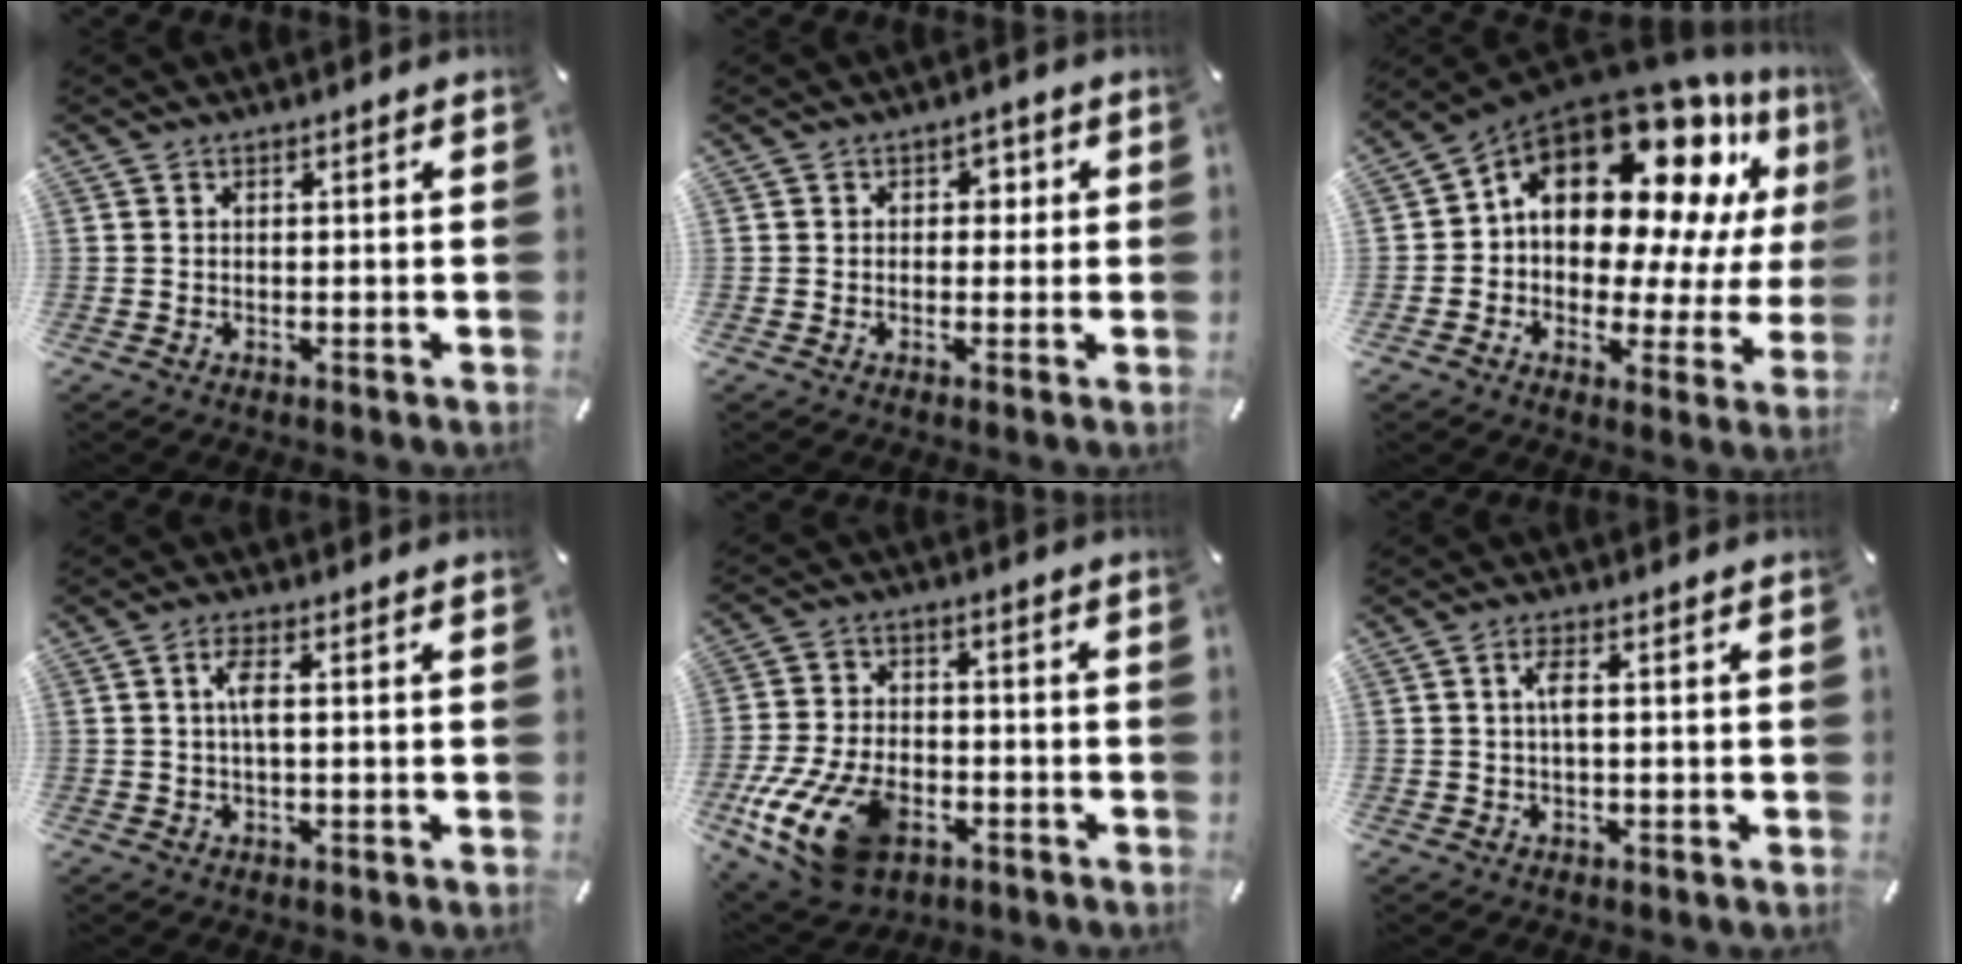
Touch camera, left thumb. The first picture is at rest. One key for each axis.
{"total": 2.5, "fx": -0.1, "fy": 2.1, "fz": 1.3, "tx": -0.012, "ty": 0.003, "tz": -0.011}
{"total": 19.3, "fx": 10.4, "fy": 11.4, "fz": 11.6, "tx": -0.198, "ty": -0.091, "tz": 0.171}
{"total": 3.8, "fx": 0.3, "fy": 0.8, "fz": 3.7, "tx": -0.079, "ty": -0.002, "tz": 0.000}
{"total": 17.2, "fx": -7.4, "fy": 10.5, "fz": 11.4, "tx": -0.219, "ty": 0.037, "tz": -0.120}
{"total": 2.9, "fx": 0.2, "fy": 0.6, "fz": 2.8, "tx": -0.055, "ty": 0.001, "tz": 0.002}